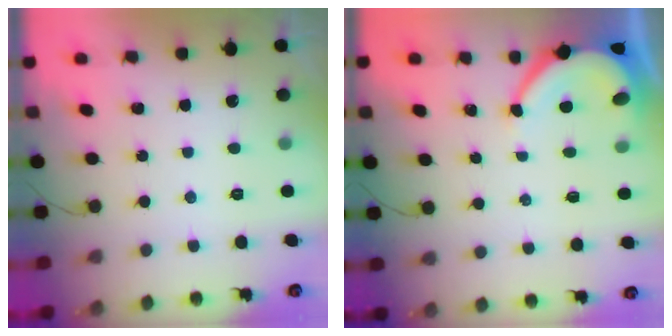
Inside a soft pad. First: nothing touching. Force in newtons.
{"total": 5.6, "press": 5.6, "slide": 0.5}